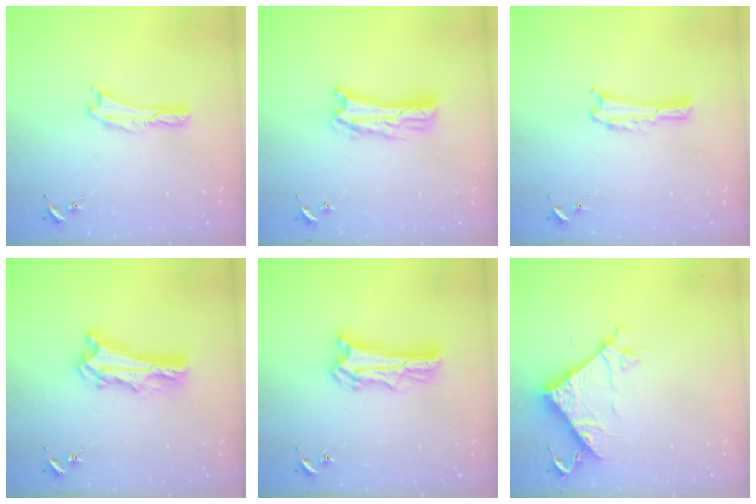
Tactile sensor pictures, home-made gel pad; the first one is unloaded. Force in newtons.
{"total": 5.1, "press": 5.1, "slide": 0.5}
{"total": 0.0}
{"total": 7.4, "press": 7.3, "slide": 0.6}
{"total": 6.6, "press": 6.6, "slide": 0.6}
{"total": 7.5, "press": 7.5, "slide": 0.4}